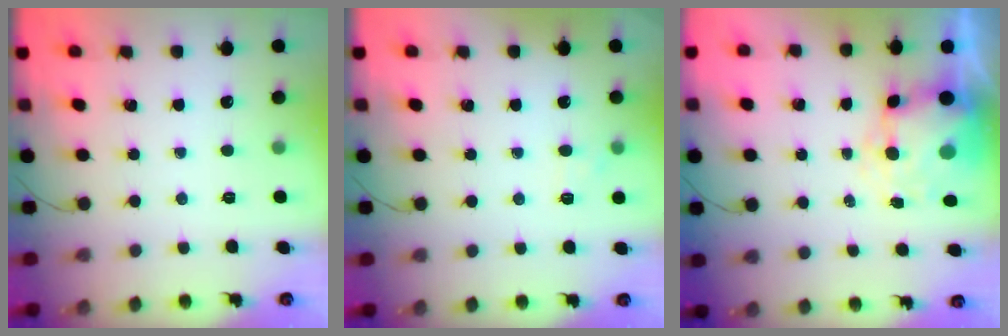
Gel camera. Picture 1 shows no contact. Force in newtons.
{"total": 4.6, "press": 4.4, "slide": 1.3}
{"total": 8.4, "press": 8.1, "slide": 1.9}